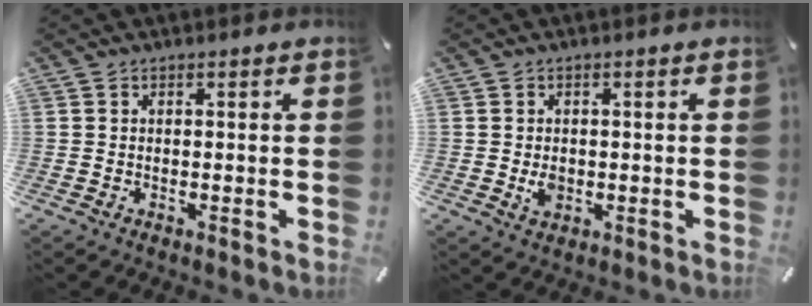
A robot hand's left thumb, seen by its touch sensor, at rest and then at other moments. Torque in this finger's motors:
{"motor_torque": [0.12, 0.40, -0.07, 0.00, -0.02]}